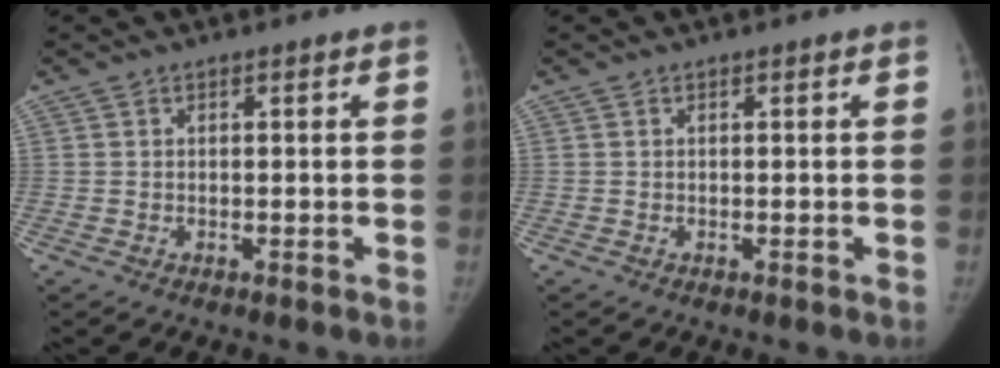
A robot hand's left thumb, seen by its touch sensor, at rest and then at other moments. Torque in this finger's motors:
{"motor_torque": [0.00, 0.00, 0.12, 0.00, 0.00]}